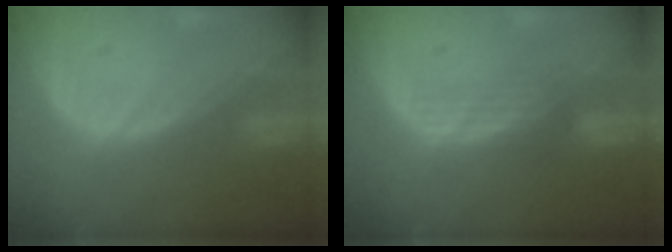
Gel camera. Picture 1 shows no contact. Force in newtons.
{"total": 3.2, "press": 2.6, "slide": 1.9}